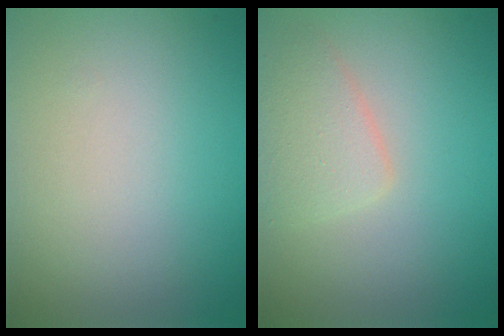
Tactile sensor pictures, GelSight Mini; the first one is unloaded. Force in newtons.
{"total": 2.4, "press": 2.4, "slide": 0.1}